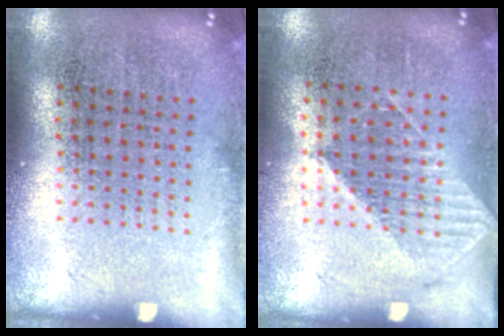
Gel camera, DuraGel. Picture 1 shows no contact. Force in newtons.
{"total": 1.1, "press": 1.0, "slide": 0.3}